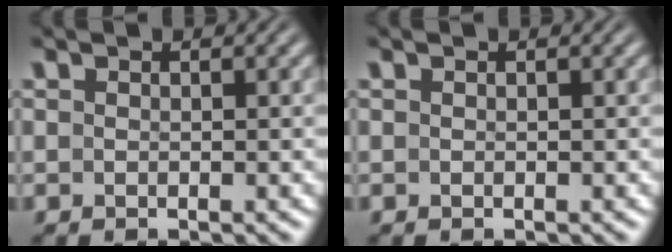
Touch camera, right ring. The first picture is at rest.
{"total": 0.0}